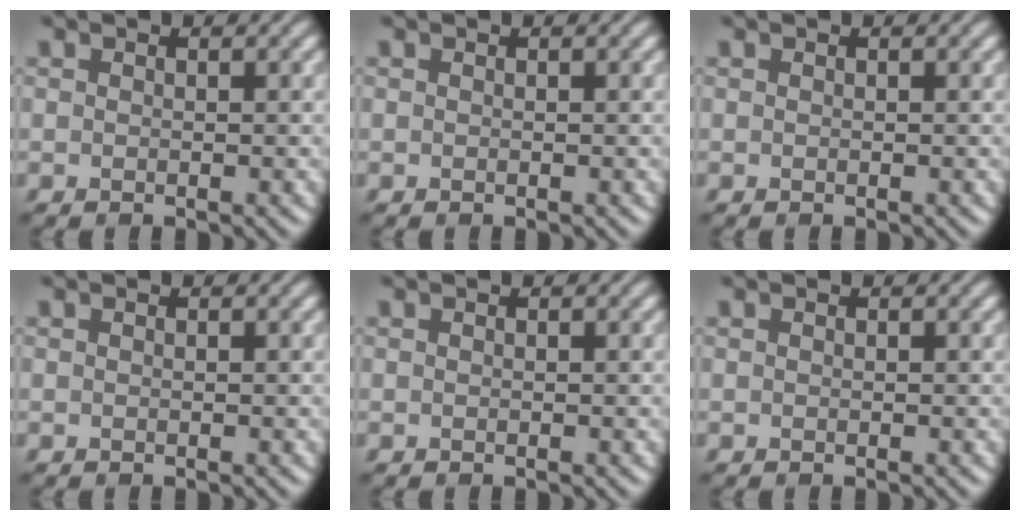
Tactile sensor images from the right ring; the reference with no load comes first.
{"total": 0.0}
{"total": 0.0}
{"total": 0.0}
{"total": 0.0}
{"total": 0.0}